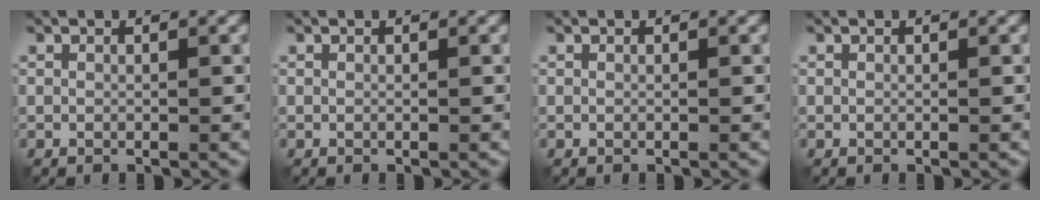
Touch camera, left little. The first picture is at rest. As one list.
[{"total": 0.0}, {"total": 0.0}, {"total": 0.0}]